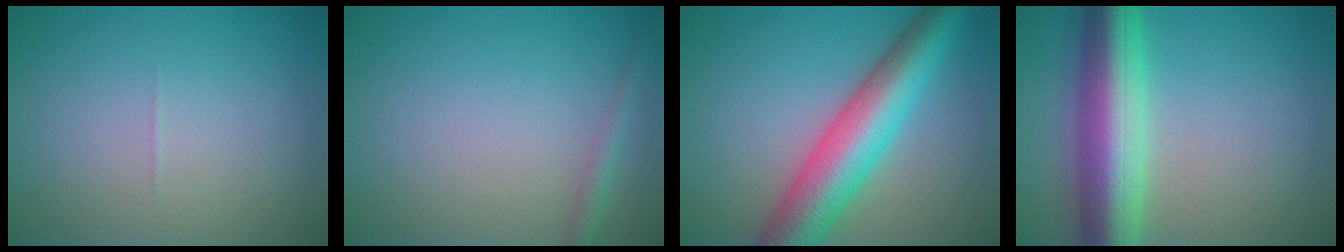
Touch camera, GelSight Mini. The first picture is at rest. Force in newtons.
{"total": 1.3, "press": 1.3, "slide": 0.1}
{"total": 9.0, "press": 9.0, "slide": 0.2}
{"total": 9.8, "press": 9.8, "slide": 0.3}